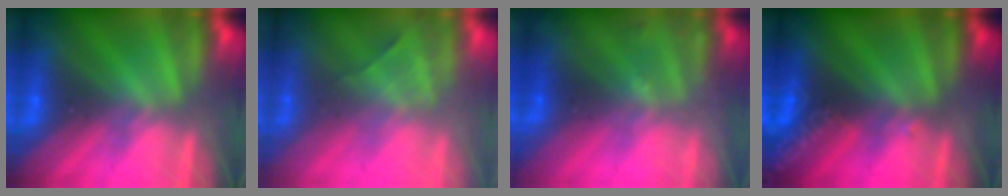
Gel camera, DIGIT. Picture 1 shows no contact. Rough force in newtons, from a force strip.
{"total": 2.4}
{"total": 1.8}
{"total": 2.8}